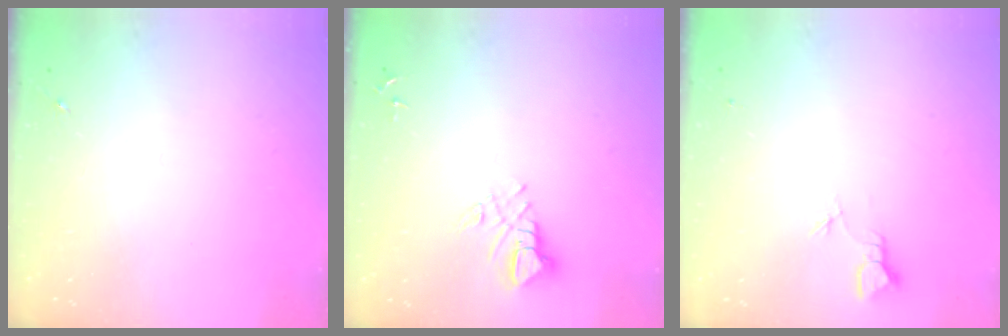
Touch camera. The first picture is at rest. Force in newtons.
{"total": 7.1, "press": 7.1, "slide": 0.7}
{"total": 1.8, "press": 1.8, "slide": 0.0}